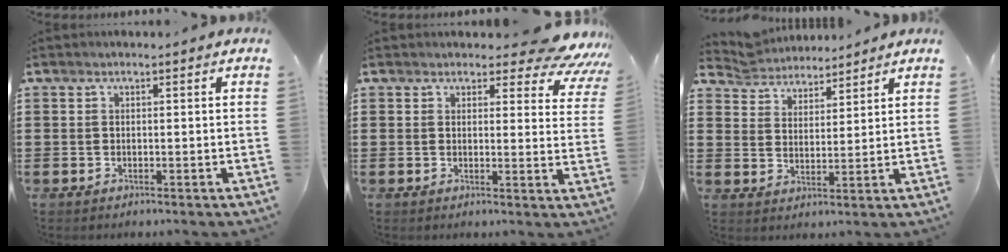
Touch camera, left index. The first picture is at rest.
{"total": 5.3, "force": [4.6, 1.3, 2.4], "torque": [-0.031, -0.028, 0.075]}
{"total": 5.2, "force": [4.9, 1.4, -0.2], "torque": [-0.022, -0.021, 0.090]}